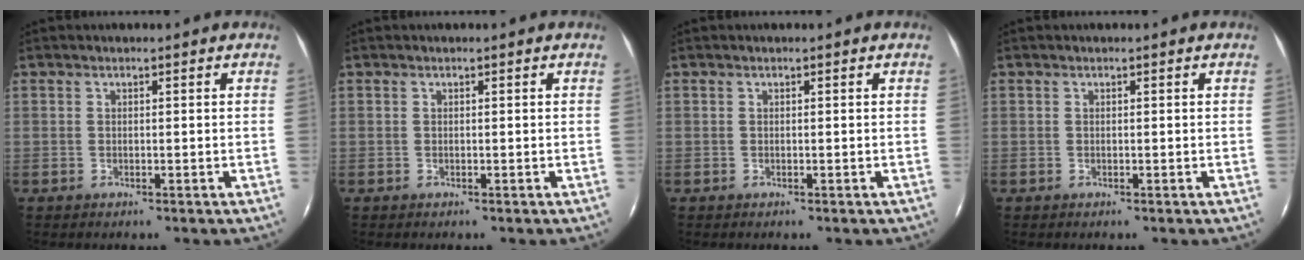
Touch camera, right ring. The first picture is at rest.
{"total": 0.0}
{"total": 0.0}
{"total": 0.0}